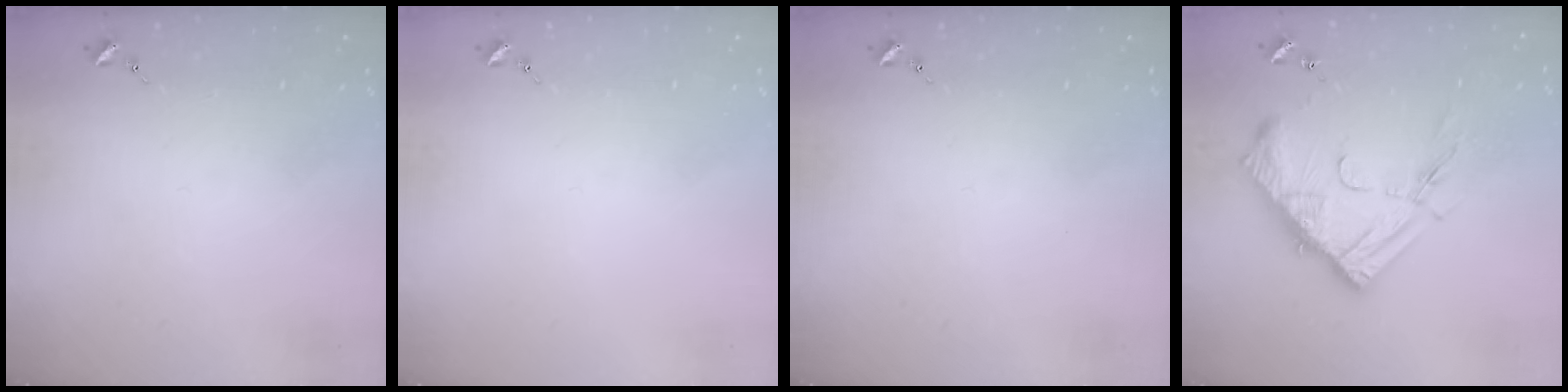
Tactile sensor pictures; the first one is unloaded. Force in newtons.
{"total": 0.0}
{"total": 0.0}
{"total": 16.6, "press": 16.6, "slide": 1.1}